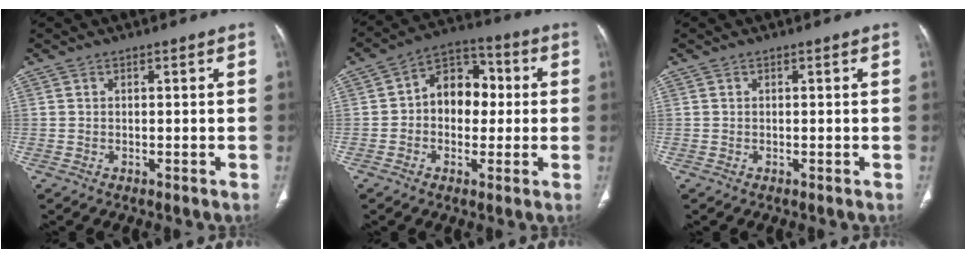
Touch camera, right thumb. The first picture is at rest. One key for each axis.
{"total": 11.1, "fx": 0.6, "fy": 8.0, "fz": 7.7, "tx": -0.076, "ty": 0.030, "tz": -0.002}
{"total": 0.0}